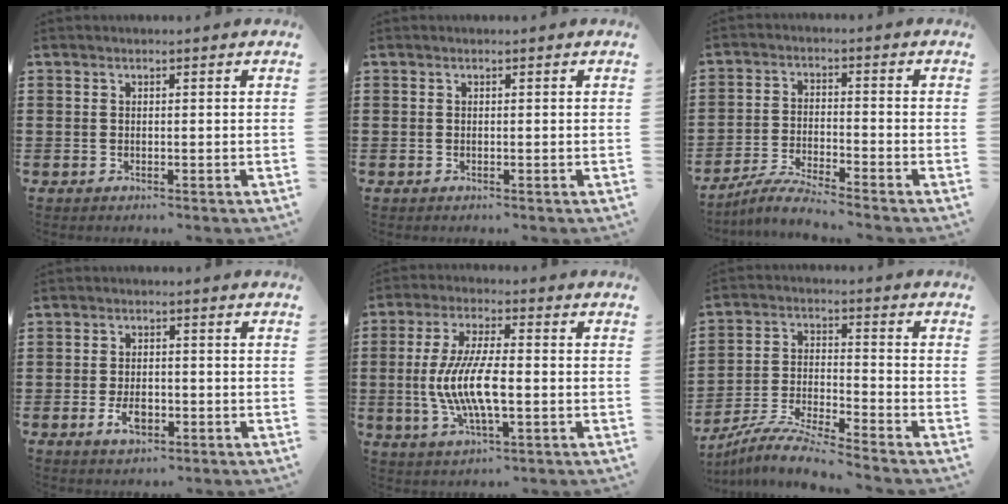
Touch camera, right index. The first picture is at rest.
{"total": 0.0}
{"total": 4.7, "force": [-4.4, -0.2, 1.5], "torque": [-0.041, -0.007, -0.089]}
{"total": 3.8, "force": [-1.4, 1.8, 3.1], "torque": [-0.071, -0.006, -0.025]}
{"total": 9.3, "force": [-1.6, 2.9, 8.7], "torque": [-0.191, -0.011, -0.036]}
{"total": 7.7, "force": [-7.4, -0.6, 2.0], "torque": [-0.050, -0.005, -0.149]}